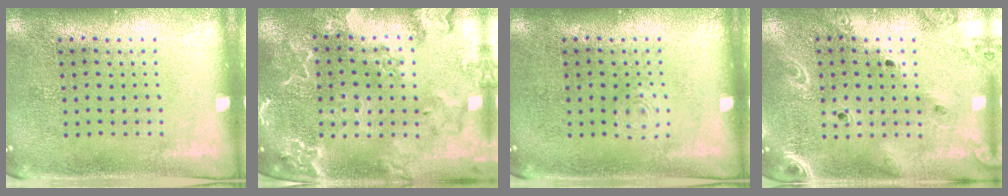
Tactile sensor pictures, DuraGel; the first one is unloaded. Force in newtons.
{"total": 2.8, "press": 2.6, "slide": 1.0}
{"total": 0.8, "press": 0.8, "slide": 0.2}
{"total": 2.1, "press": 1.9, "slide": 0.9}